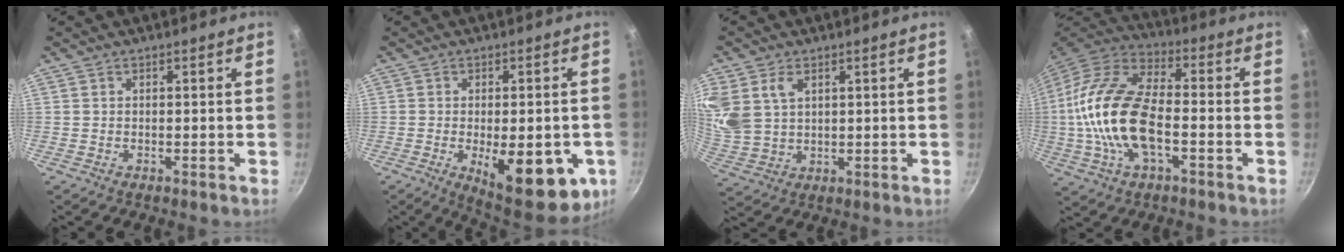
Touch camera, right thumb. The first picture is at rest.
{"total": 17.6, "force": [-4.9, 7.2, 15.3], "torque": [-0.164, -0.010, -0.054]}
{"total": 11.3, "force": [4.3, 8.1, 6.5], "torque": [-0.140, -0.007, 0.098]}
{"total": 19.9, "force": [-2.9, 10.0, 17.0], "torque": [-0.324, 0.035, -0.066]}